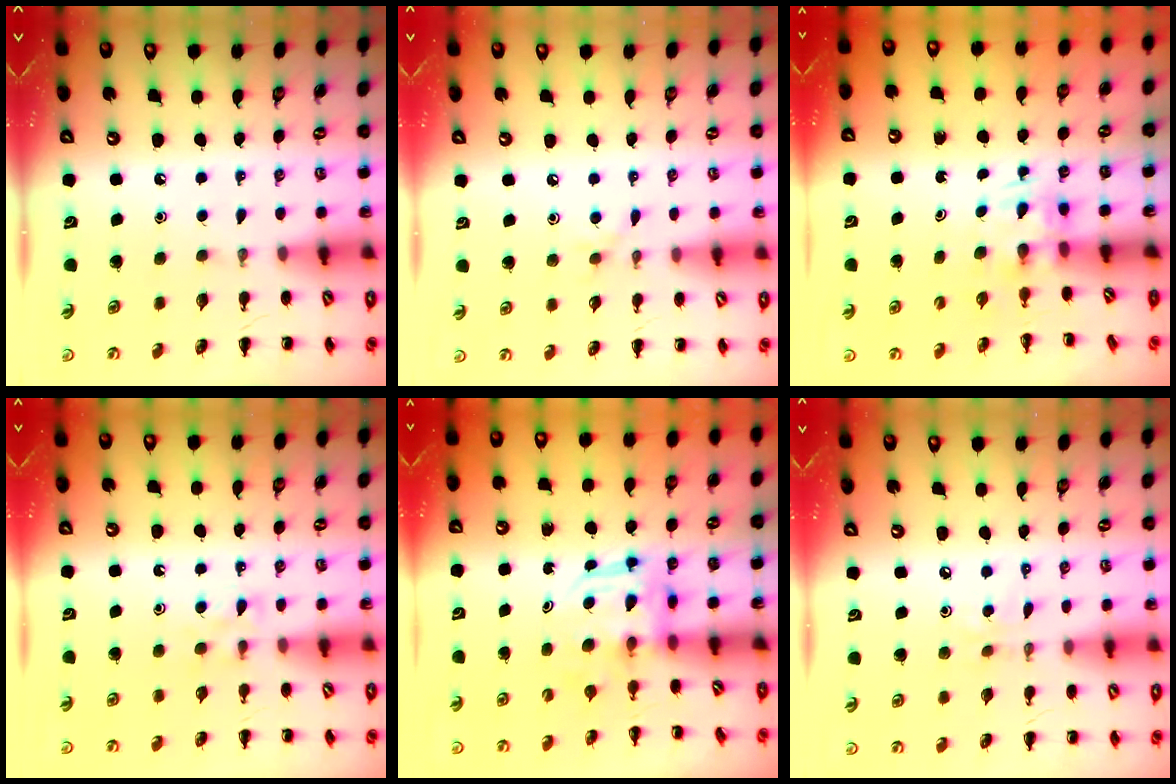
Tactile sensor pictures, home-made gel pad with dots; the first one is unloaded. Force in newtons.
{"total": 5.4, "press": 4.9, "slide": 2.1}
{"total": 1.2, "press": 1.0, "slide": 0.7}
{"total": 3.9, "press": 3.8, "slide": 1.1}
{"total": 3.2, "press": 3.2, "slide": 0.2}
{"total": 2.2, "press": 2.1, "slide": 0.6}